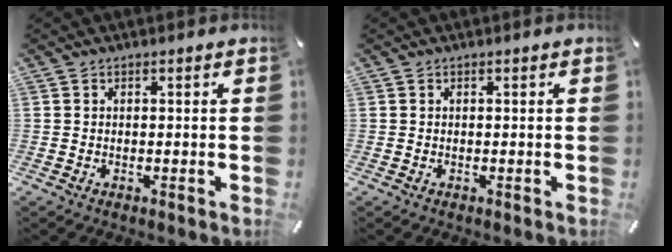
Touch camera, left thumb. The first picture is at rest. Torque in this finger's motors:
{"motor_torque": [0.10, 0.00, -0.11, 0.01, -0.01]}